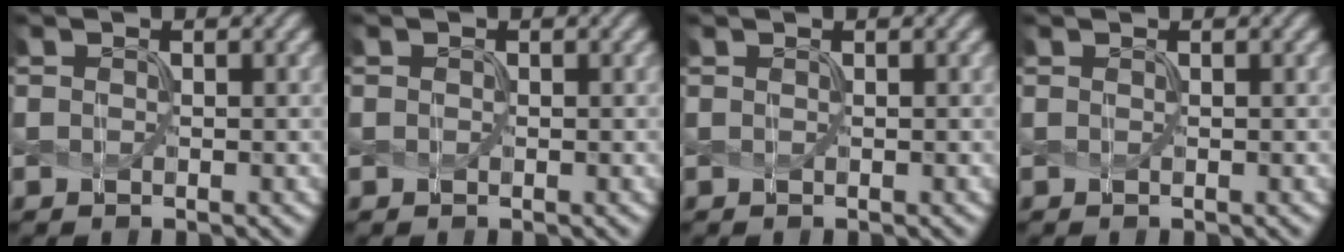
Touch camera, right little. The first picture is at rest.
{"total": 0.0}
{"total": 0.0}
{"total": 0.0}